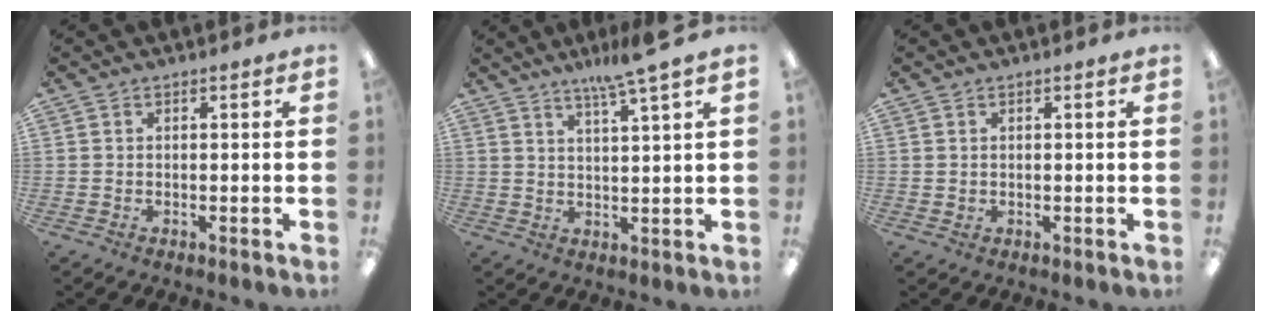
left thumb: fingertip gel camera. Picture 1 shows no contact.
{"total": 7.0, "force": [5.4, -0.6, 4.3], "torque": [-0.091, -0.019, 0.091]}
{"total": 0.7, "force": [0.5, 0.4, 0.3], "torque": [-0.005, 0.002, 0.009]}